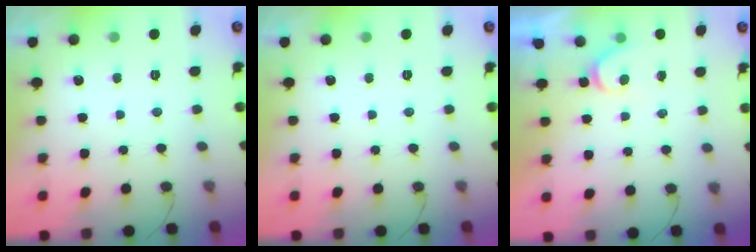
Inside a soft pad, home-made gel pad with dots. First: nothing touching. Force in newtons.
{"total": 0.0}
{"total": 3.8, "press": 3.8, "slide": 0.3}